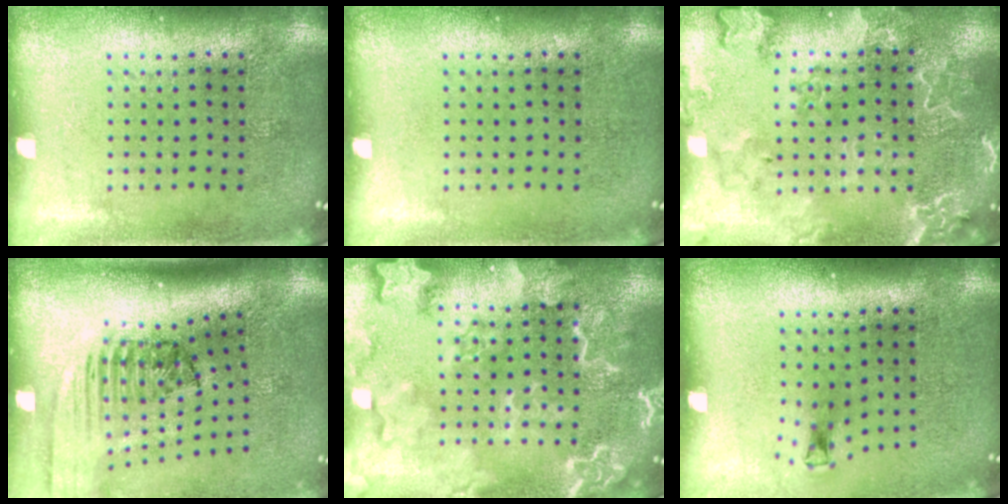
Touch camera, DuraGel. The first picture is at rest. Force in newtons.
{"total": 0.0}
{"total": 2.7, "press": 2.5, "slide": 1.0}
{"total": 2.4, "press": 1.7, "slide": 1.7}
{"total": 4.8, "press": 4.7, "slide": 0.7}
{"total": 0.7, "press": 0.4, "slide": 0.6}